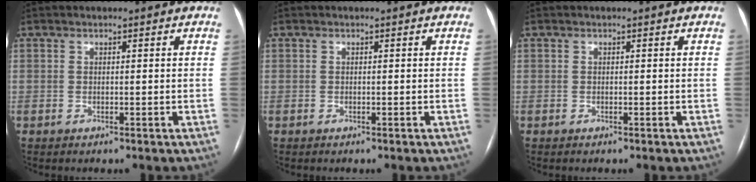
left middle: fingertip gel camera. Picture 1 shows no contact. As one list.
[{"total": 0.0}, {"total": 0.0}]